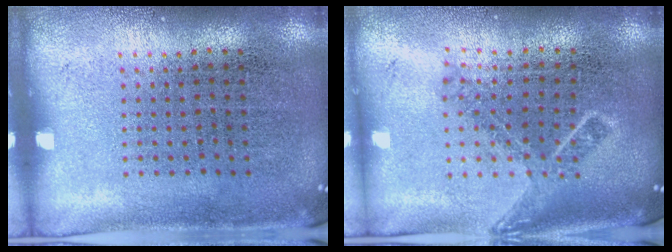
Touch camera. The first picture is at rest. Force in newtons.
{"total": 1.8, "press": 1.3, "slide": 1.3}